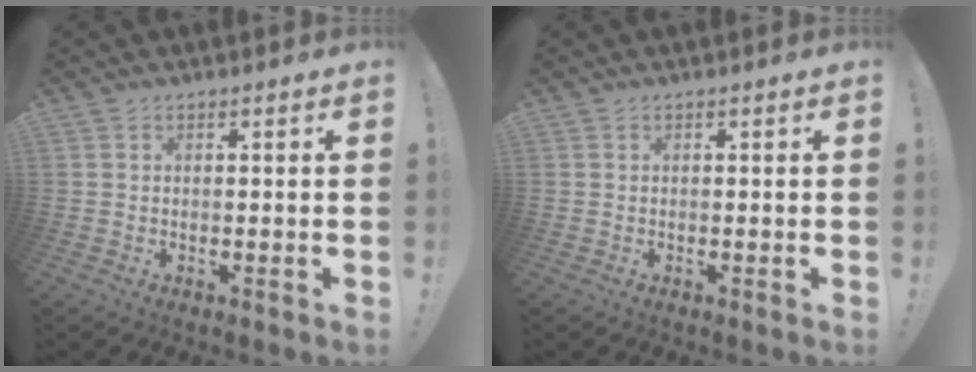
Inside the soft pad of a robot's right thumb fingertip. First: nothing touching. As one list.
[{"total": 0.0}]